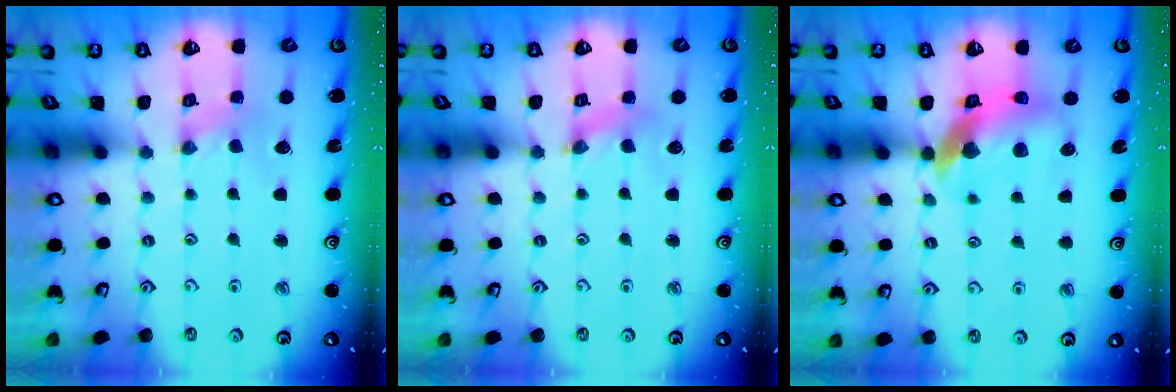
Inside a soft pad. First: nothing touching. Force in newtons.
{"total": 2.3, "press": 2.3, "slide": 0.3}
{"total": 10.7, "press": 10.6, "slide": 1.5}